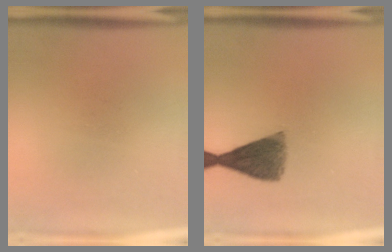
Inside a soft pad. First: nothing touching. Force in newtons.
{"total": 7.6}